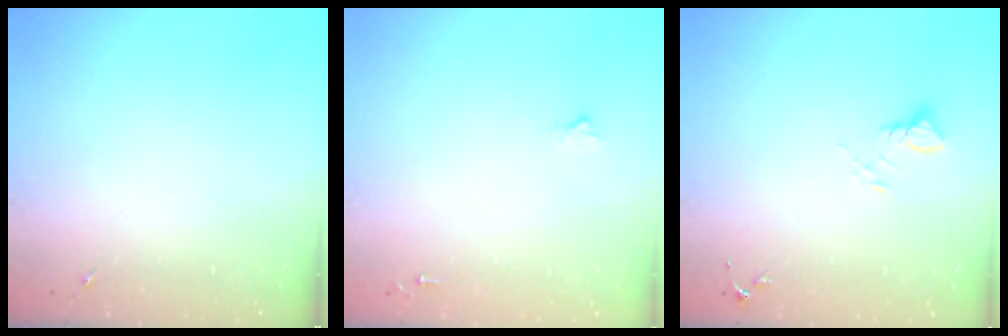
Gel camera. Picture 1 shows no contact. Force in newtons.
{"total": 1.6, "press": 1.6, "slide": 0.2}
{"total": 3.4, "press": 3.4, "slide": 0.2}